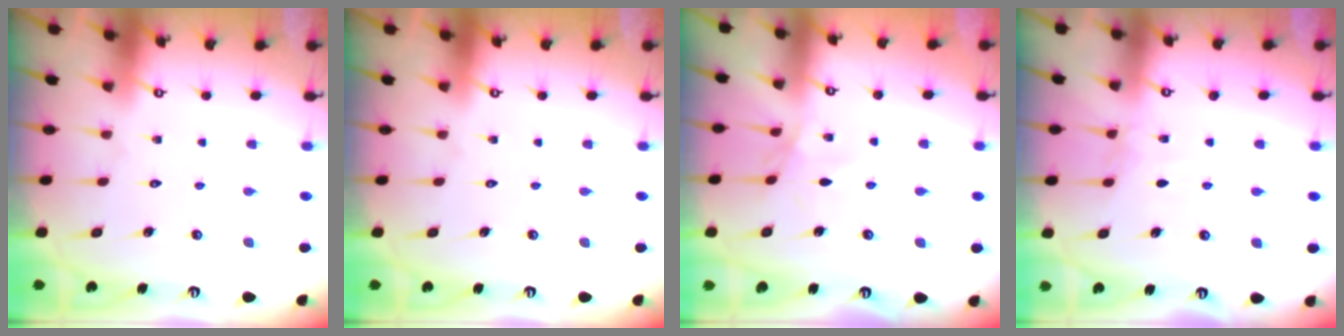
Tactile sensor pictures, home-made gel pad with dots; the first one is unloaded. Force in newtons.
{"total": 0.0}
{"total": 2.5, "press": 2.5, "slide": 0.6}
{"total": 3.4, "press": 3.3, "slide": 0.5}